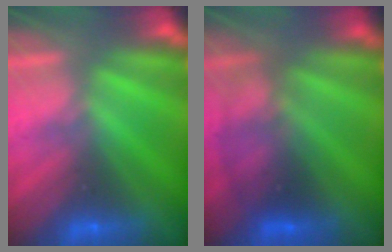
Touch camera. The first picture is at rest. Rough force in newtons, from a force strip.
{"total": 2.2}